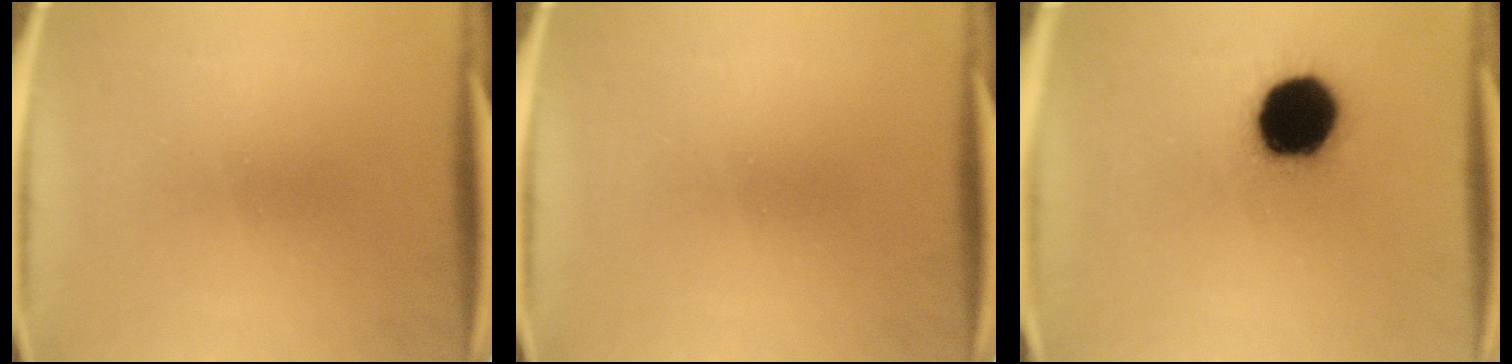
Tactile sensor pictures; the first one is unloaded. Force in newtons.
{"total": 0.0}
{"total": 19.7}